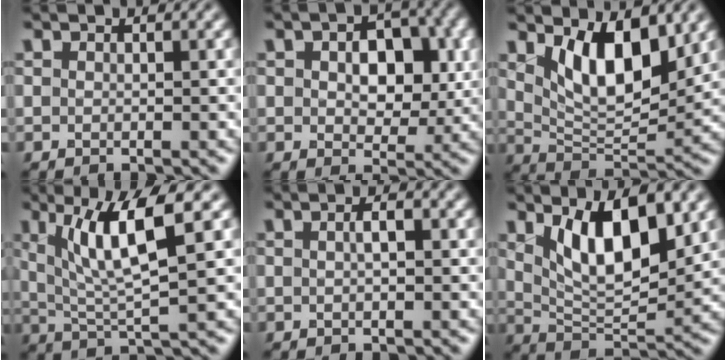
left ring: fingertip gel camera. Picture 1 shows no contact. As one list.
[{"total": 6.2, "force": [0.9, 3.8, 4.8], "torque": [-0.072, -0.003, 0.013]}, {"total": 7.2, "force": [3.0, 3.1, 5.8], "torque": [-0.102, -0.014, 0.056]}, {"total": 7.3, "force": [2.7, 1.3, 6.7], "torque": [-0.121, 0.001, 0.050]}, {"total": 1.2, "force": [0.1, 0.3, 1.2], "torque": [-0.024, 0.003, 0.002]}, {"total": 7.7, "force": [2.8, 3.0, 6.5], "torque": [-0.115, -0.011, 0.054]}]